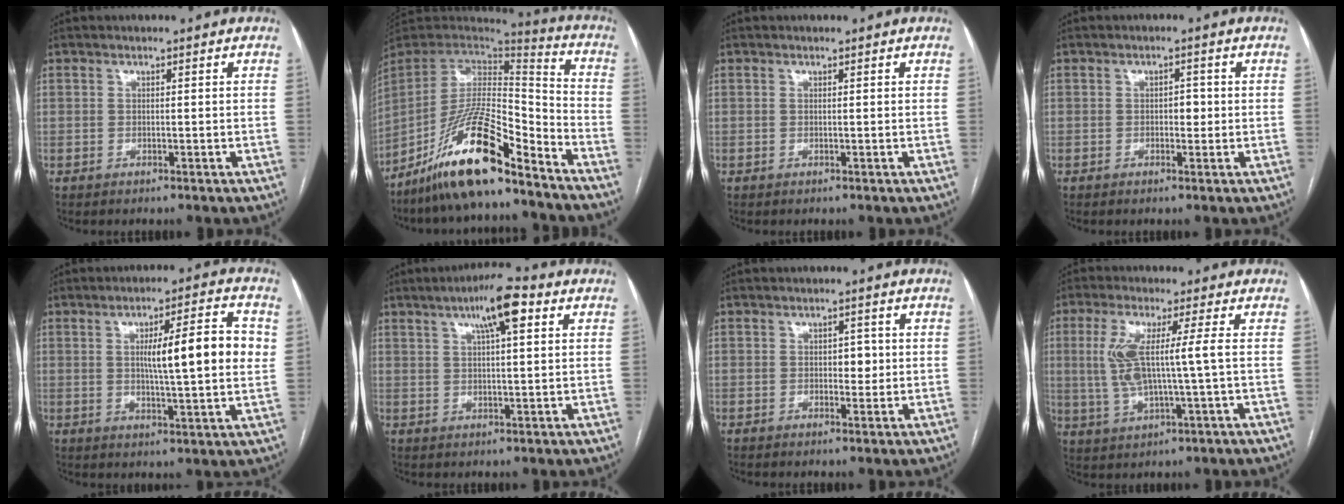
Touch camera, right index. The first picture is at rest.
{"total": 17.5, "force": [-12.5, 2.9, 11.9], "torque": [-0.230, -0.001, -0.226]}
{"total": 0.0}
{"total": 2.0, "force": [0.0, 1.2, 1.6], "torque": [-0.020, 0.006, 0.000]}
{"total": 12.0, "force": [1.7, 1.1, 11.8], "torque": [-0.174, 0.012, 0.025]}
{"total": 7.6, "force": [3.6, 1.1, 6.6], "torque": [-0.114, 0.014, 0.055]}
{"total": 2.5, "force": [0.2, 1.5, 2.0], "torque": [-0.025, 0.006, 0.005]}
{"total": 8.5, "force": [0.7, 0.5, 8.5], "torque": [-0.184, 0.003, 0.016]}